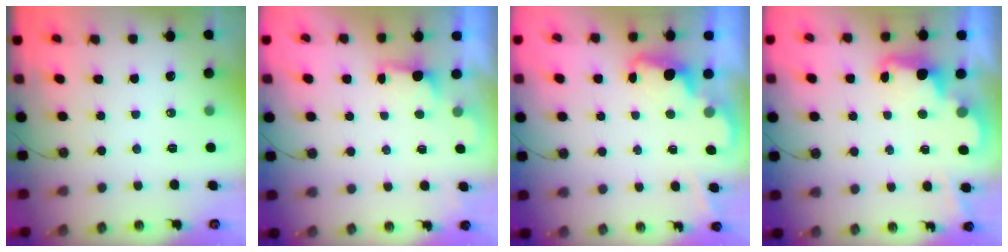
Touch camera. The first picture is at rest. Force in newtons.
{"total": 0.9, "press": 0.5, "slide": 0.8}
{"total": 2.1, "press": 2.1, "slide": 0.5}
{"total": 2.5, "press": 2.5, "slide": 0.6}